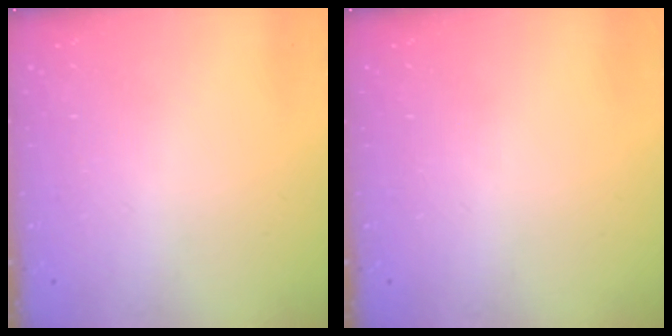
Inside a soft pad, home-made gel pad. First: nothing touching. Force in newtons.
{"total": 0.0}